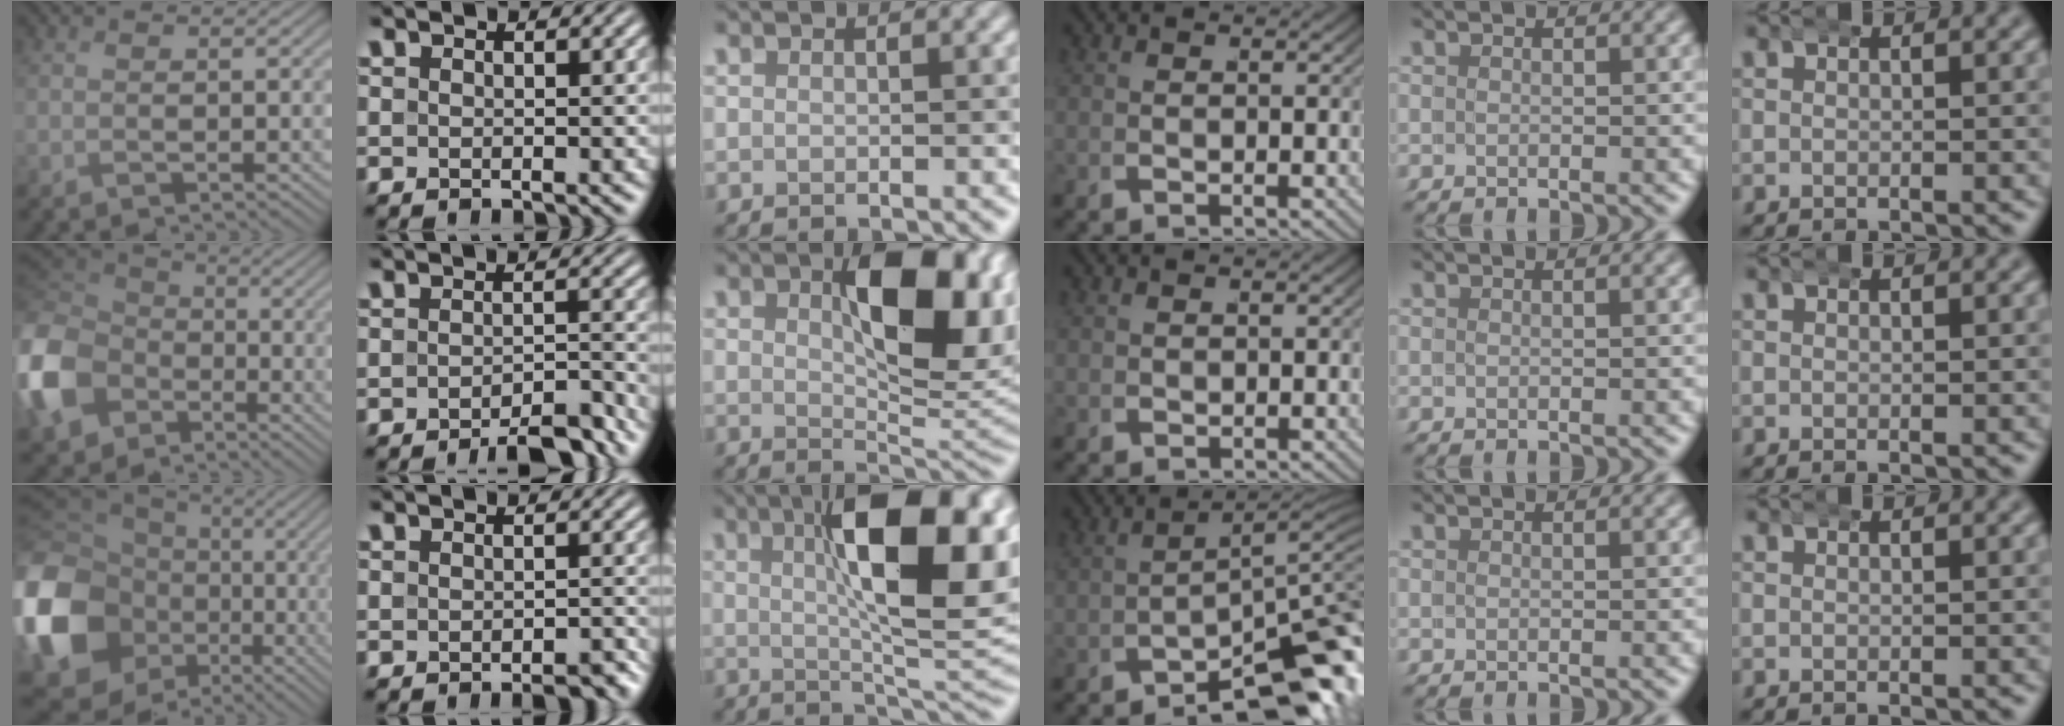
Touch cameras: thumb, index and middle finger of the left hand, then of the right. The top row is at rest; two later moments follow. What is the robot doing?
{"motion": "wrap", "object": "bandana"}